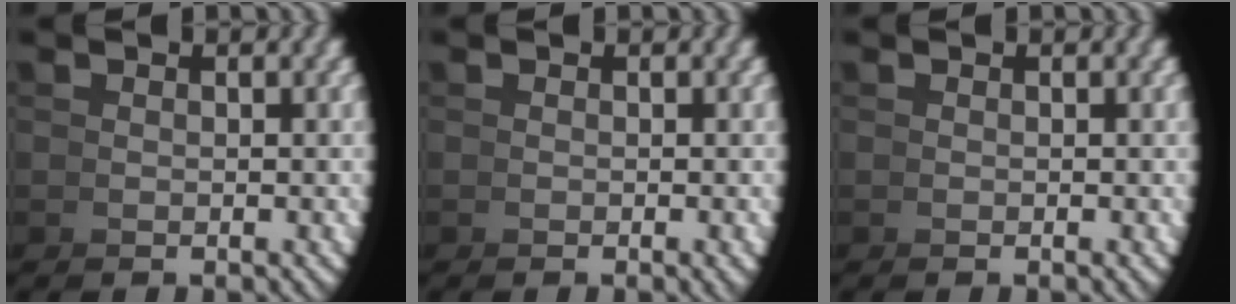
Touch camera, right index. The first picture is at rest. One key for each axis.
{"total": 0.8, "fx": -0.3, "fy": 0.3, "fz": 0.7, "tx": -0.009, "ty": 0.004, "tz": -0.006}
{"total": 0.0}